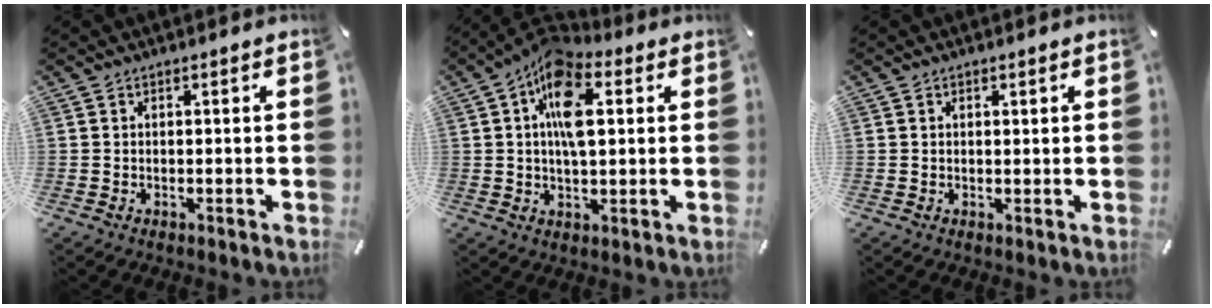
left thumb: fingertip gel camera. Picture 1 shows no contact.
{"total": 12.7, "force": [3.3, 6.1, 10.6], "torque": [-0.189, -0.006, 0.056]}
{"total": 0.5, "force": [0.3, 0.4, 0.3], "torque": [-0.005, 0.002, 0.005]}